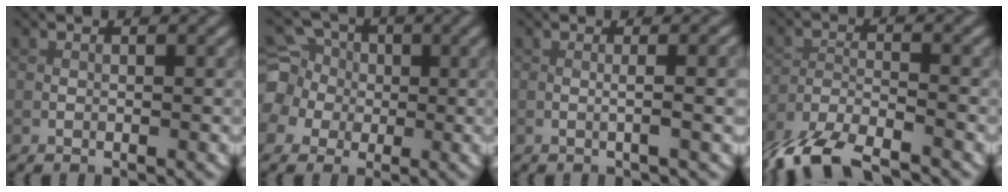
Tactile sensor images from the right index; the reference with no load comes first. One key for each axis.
{"total": 8.7, "fx": 0.6, "fy": 7.9, "fz": 3.6, "tx": -0.094, "ty": 0.022, "tz": -0.033}
{"total": 2.2, "fx": 0.1, "fy": 0.3, "fz": 2.2, "tx": -0.030, "ty": 0.002, "tz": -0.005}
{"total": 8.9, "fx": -7.4, "fy": 2.5, "fz": 4.2, "tx": -0.082, "ty": -0.026, "tz": -0.134}